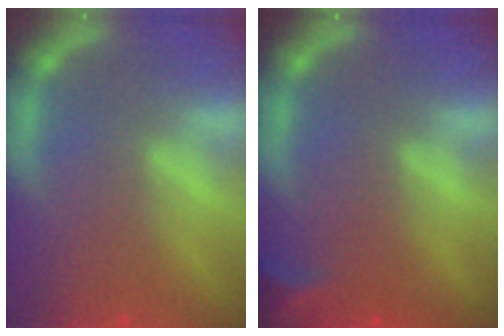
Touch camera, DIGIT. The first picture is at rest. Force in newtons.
{"total": 2.4}